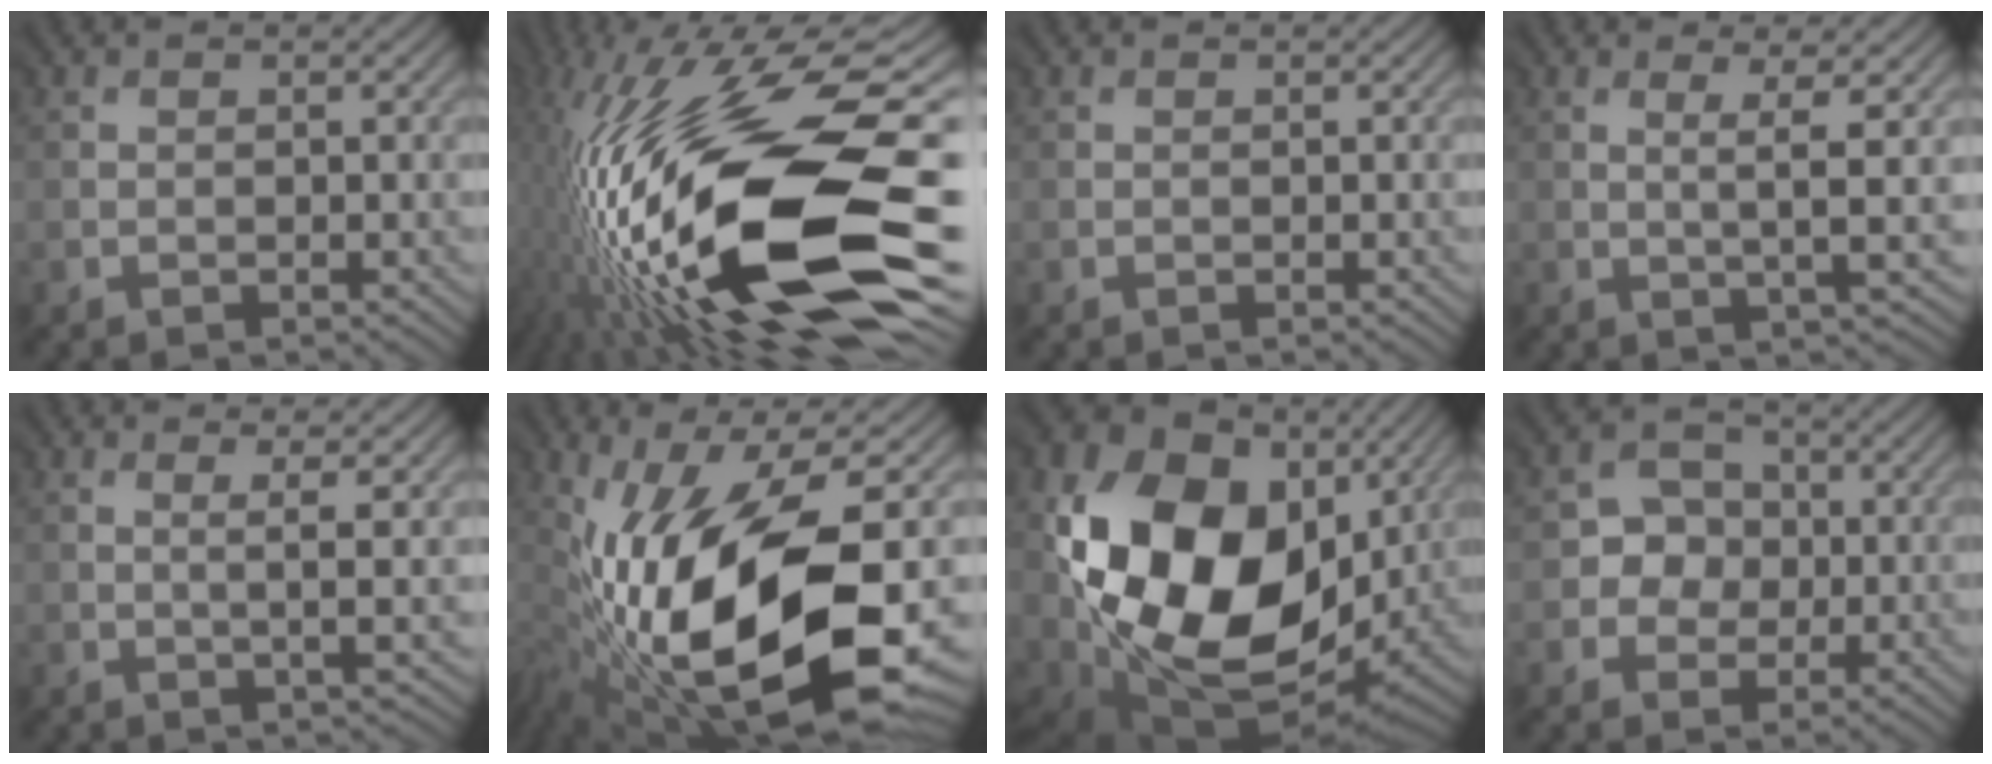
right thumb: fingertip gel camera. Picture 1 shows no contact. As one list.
[{"total": 20.6, "force": [-2.6, 8.0, 18.8], "torque": [-0.377, -0.012, -0.055]}, {"total": 0.0}, {"total": 3.6, "force": [0.9, 0.2, 3.5], "torque": [-0.072, 0.005, 0.019]}, {"total": 2.6, "force": [0.8, 0.2, 2.5], "torque": [-0.047, 0.006, 0.013]}, {"total": 18.7, "force": [-2.8, 8.1, 16.6], "torque": [-0.332, -0.014, -0.040]}, {"total": 20.1, "force": [2.8, 15.1, 13.1], "torque": [-0.306, -0.023, 0.065]}, {"total": 4.1, "force": [-0.3, 3.9, 1.2], "torque": [-0.013, 0.005, -0.013]}]